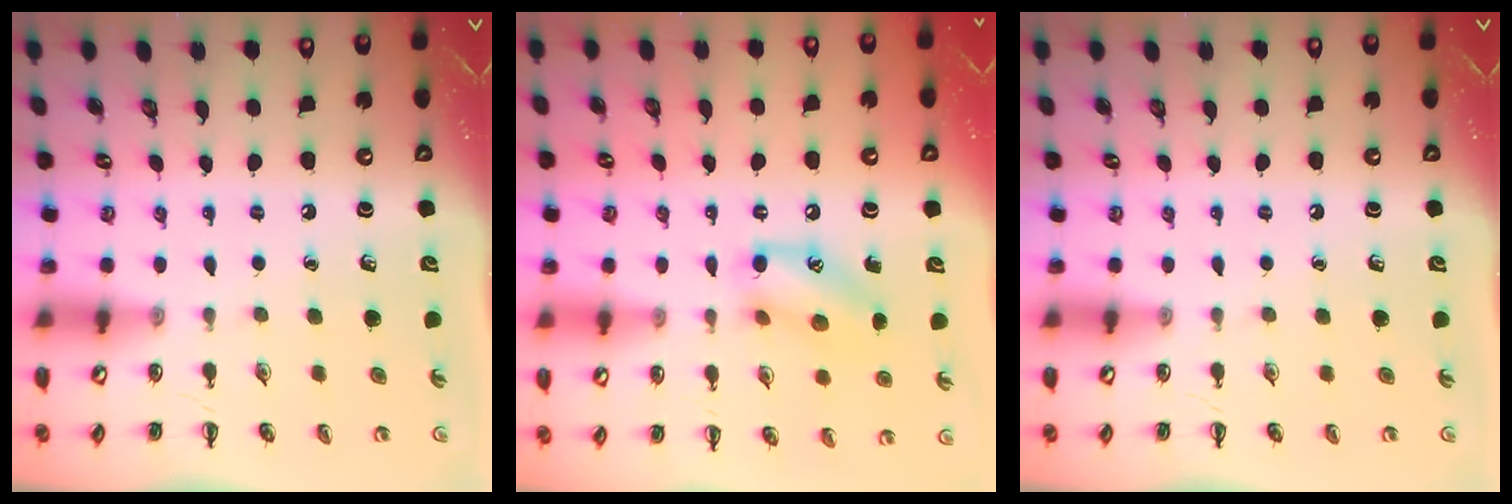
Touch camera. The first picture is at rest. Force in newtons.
{"total": 13.1, "press": 12.9, "slide": 2.2}
{"total": 0.0}